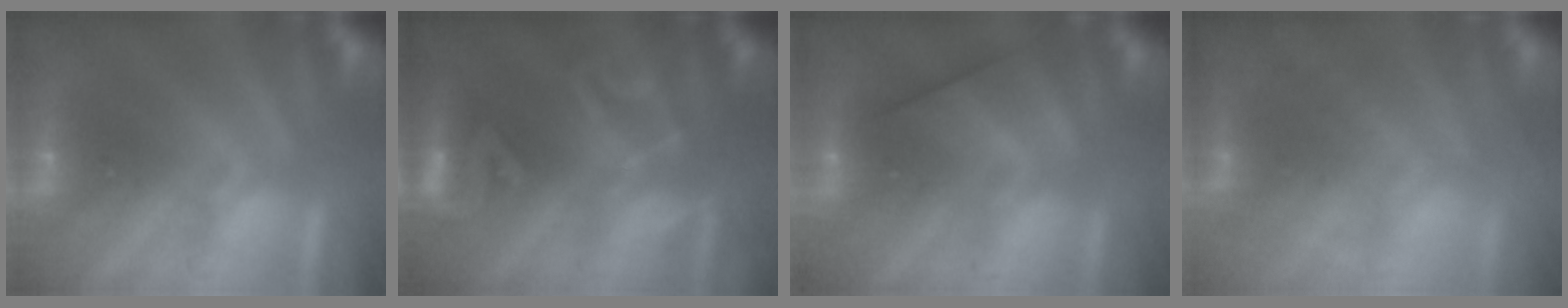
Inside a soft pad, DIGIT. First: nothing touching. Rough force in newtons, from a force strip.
{"total": 2.8}
{"total": 2.6}
{"total": 7.1}